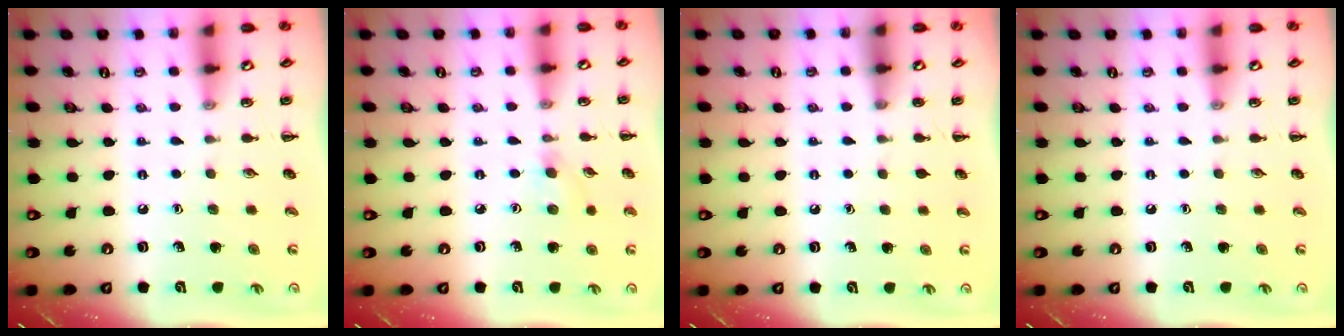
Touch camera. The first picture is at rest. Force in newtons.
{"total": 4.3, "press": 4.0, "slide": 1.6}
{"total": 0.0}
{"total": 0.0}